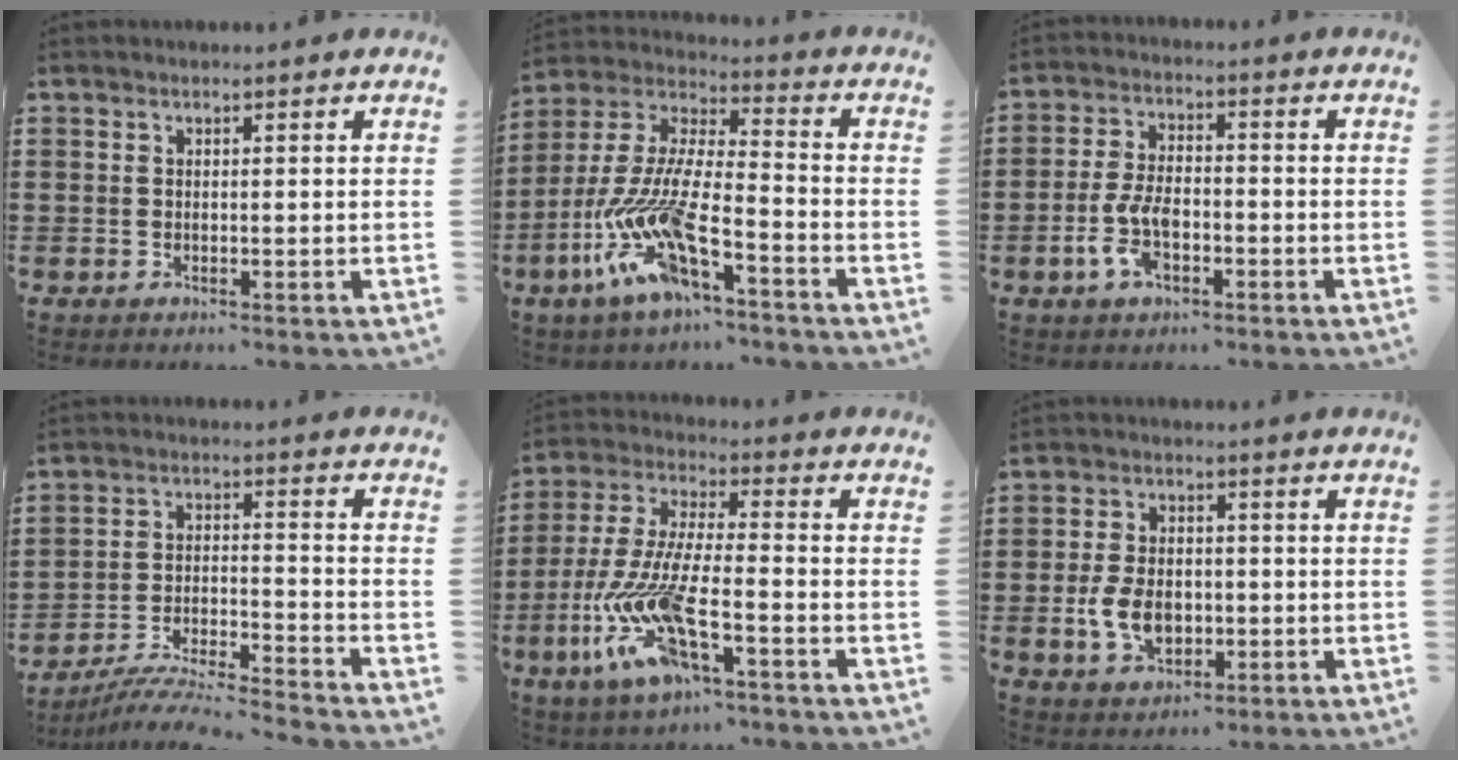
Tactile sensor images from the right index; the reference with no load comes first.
{"total": 12.6, "force": [-8.4, 2.3, 9.0], "torque": [-0.209, -0.016, -0.174]}
{"total": 7.0, "force": [-2.4, 3.6, 5.4], "torque": [-0.133, -0.001, -0.053]}
{"total": 6.2, "force": [-5.9, -0.5, 1.9], "torque": [-0.042, -0.012, -0.116]}
{"total": 12.7, "force": [-7.1, 3.0, 10.0], "torque": [-0.243, -0.017, -0.146]}
{"total": 6.8, "force": [-1.3, 4.4, 5.0], "torque": [-0.120, -0.001, -0.027]}